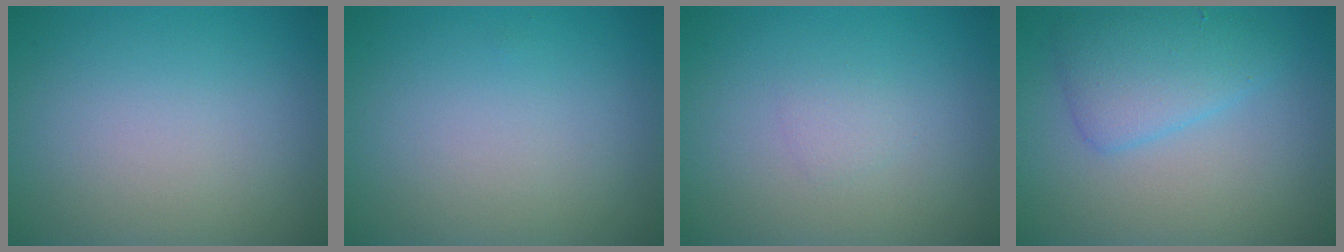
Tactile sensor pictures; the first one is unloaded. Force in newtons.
{"total": 0.0}
{"total": 0.8, "press": 0.8, "slide": 0.1}
{"total": 3.7, "press": 3.7, "slide": 0.1}